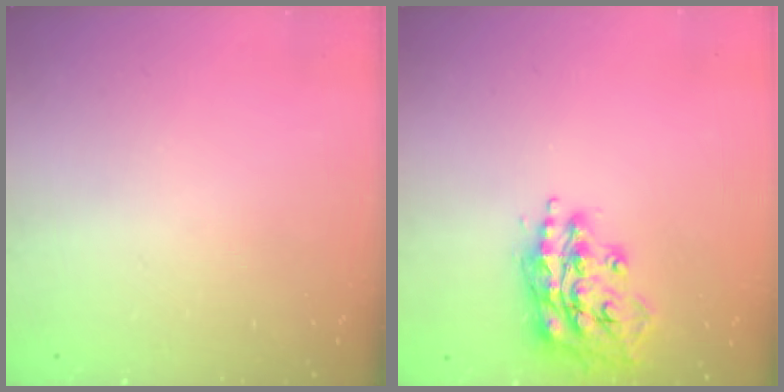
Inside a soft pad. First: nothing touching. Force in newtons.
{"total": 15.5, "press": 15.5, "slide": 1.4}